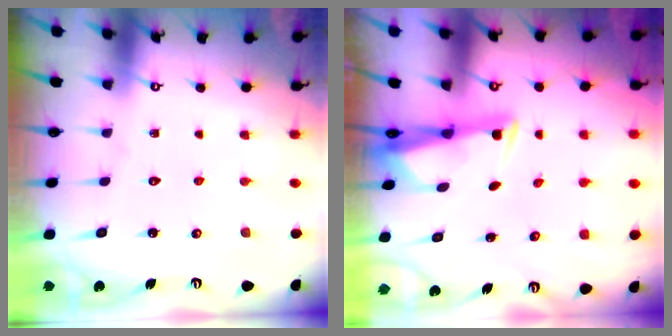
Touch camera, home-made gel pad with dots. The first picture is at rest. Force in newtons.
{"total": 2.9, "press": 2.8, "slide": 0.8}